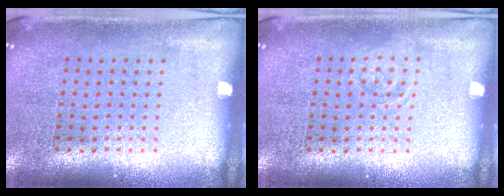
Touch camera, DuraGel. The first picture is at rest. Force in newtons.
{"total": 1.0, "press": 1.0, "slide": 0.2}